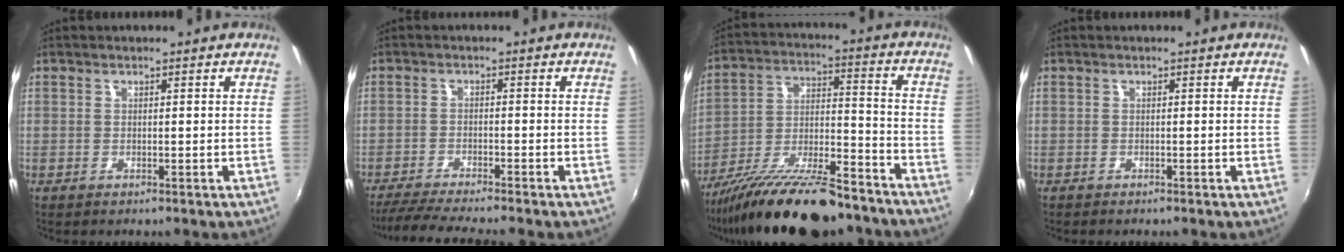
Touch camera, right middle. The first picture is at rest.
{"total": 8.2, "force": [-7.4, -0.7, 3.4], "torque": [-0.087, -0.017, -0.126]}
{"total": 21.9, "force": [-17.1, 5.4, 12.6], "torque": [-0.228, -0.024, -0.269]}
{"total": 0.5, "force": [-0.5, 0.0, 0.2], "torque": [-0.004, -0.002, -0.009]}